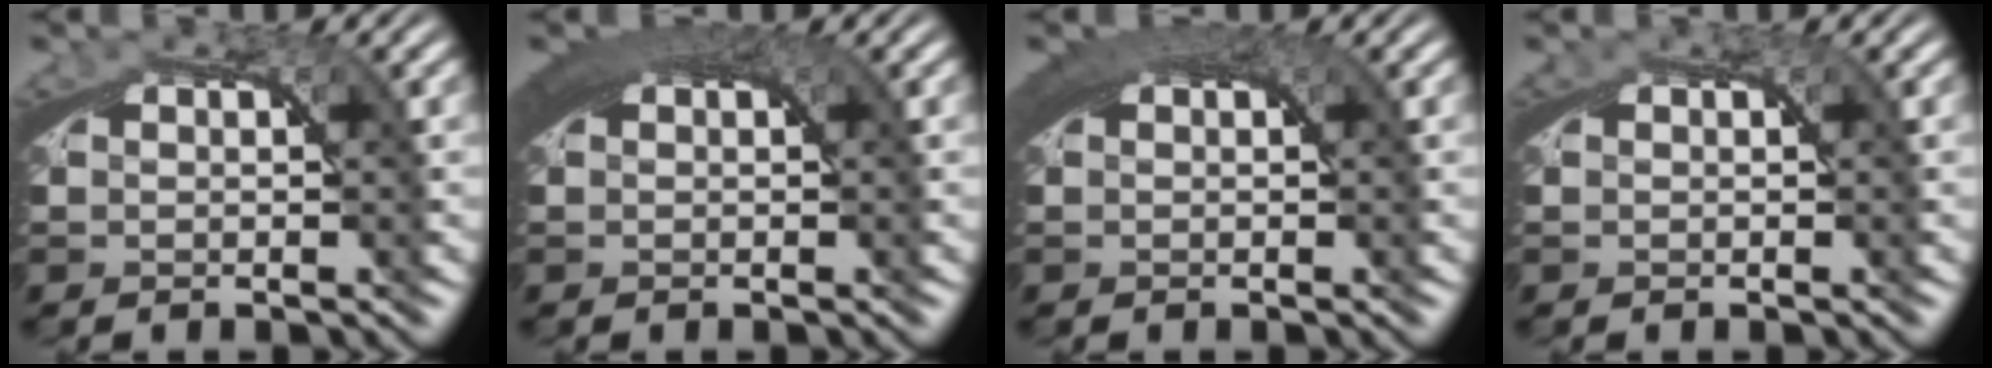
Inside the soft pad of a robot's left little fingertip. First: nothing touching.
{"total": 4.5, "force": [1.9, 1.5, 3.8], "torque": [-0.052, 0.015, 0.025]}
{"total": 3.9, "force": [1.8, 1.3, 3.2], "torque": [-0.045, 0.014, 0.023]}
{"total": 0.0}